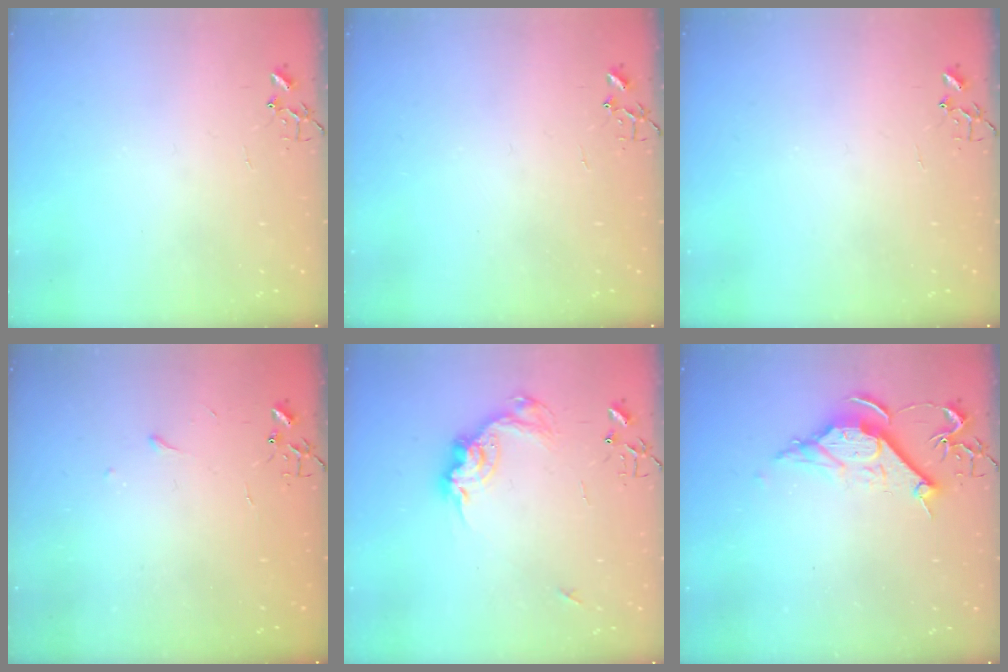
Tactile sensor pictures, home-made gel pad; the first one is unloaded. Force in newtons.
{"total": 0.0}
{"total": 0.0}
{"total": 3.3, "press": 3.3, "slide": 0.5}
{"total": 14.4, "press": 14.3, "slide": 1.1}
{"total": 10.7, "press": 10.7, "slide": 0.7}